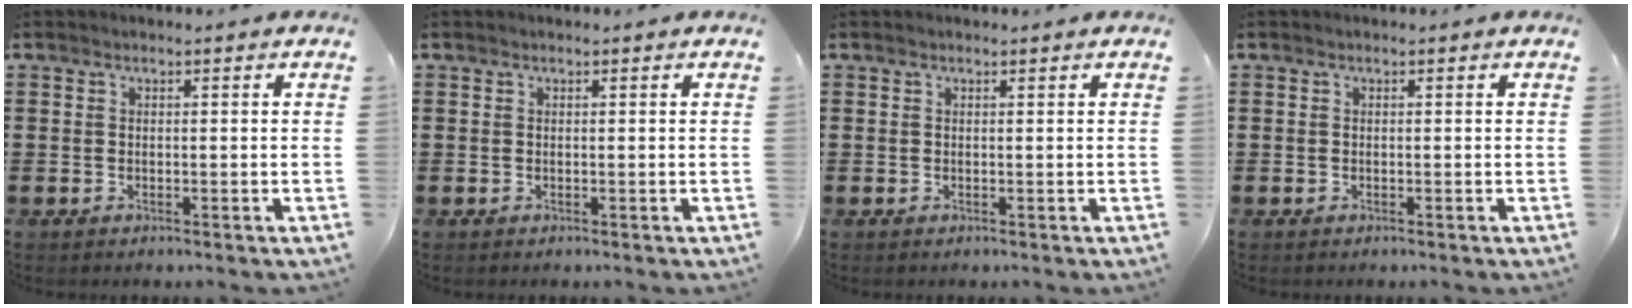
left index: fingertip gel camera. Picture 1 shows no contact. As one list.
[{"total": 0.0}, {"total": 0.0}, {"total": 0.0}]